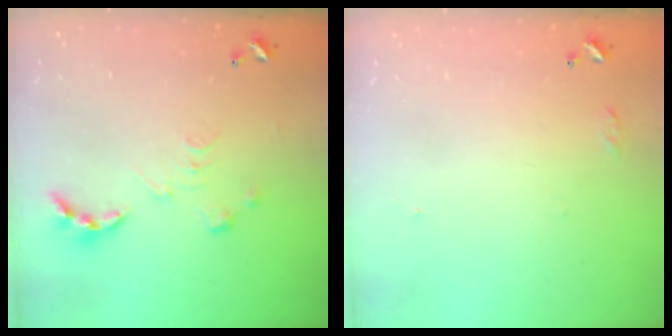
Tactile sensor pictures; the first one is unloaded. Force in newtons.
{"total": 6.3, "press": 6.3, "slide": 0.8}